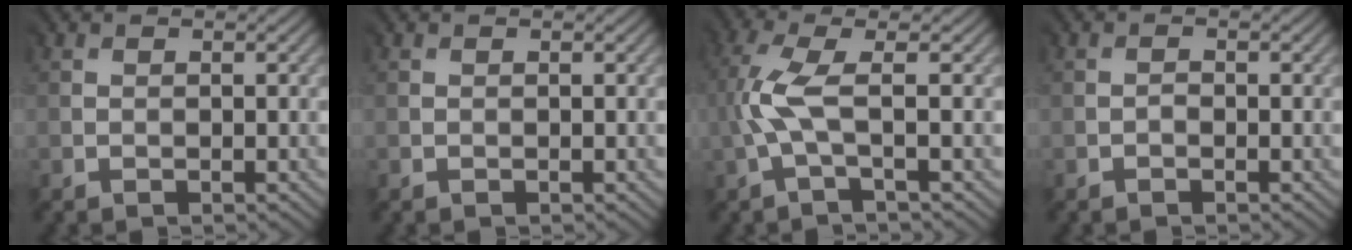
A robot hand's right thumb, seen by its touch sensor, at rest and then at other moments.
{"total": 0.0}
{"total": 4.1, "force": [-0.4, 0.6, 4.1], "torque": [-0.100, 0.019, -0.017]}
{"total": 0.5, "force": [-0.5, 0.2, -0.1], "torque": [0.004, 0.003, -0.008]}